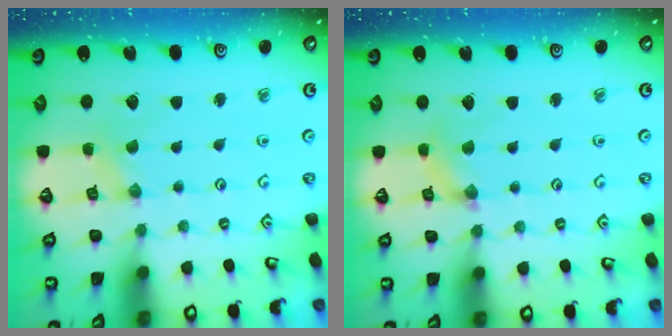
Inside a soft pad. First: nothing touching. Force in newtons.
{"total": 1.7, "press": 1.7, "slide": 0.2}